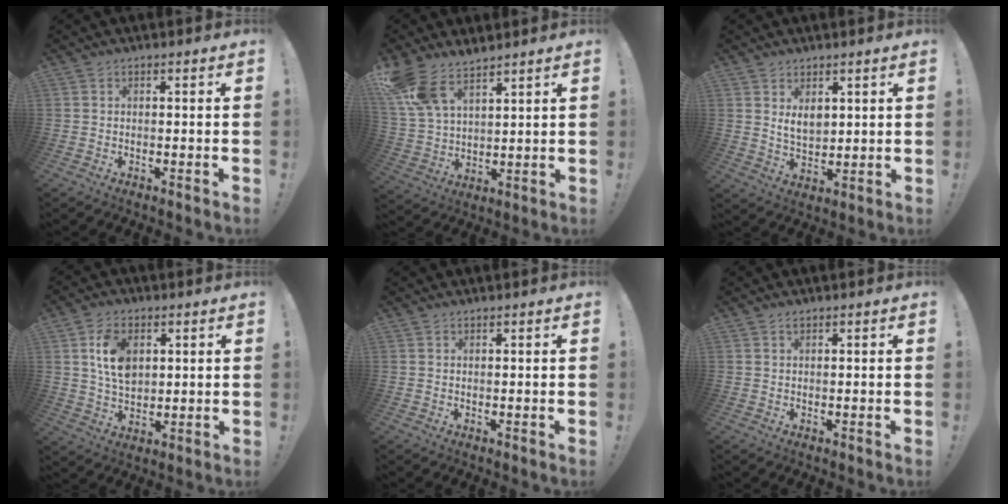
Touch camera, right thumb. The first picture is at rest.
{"total": 12.4, "force": [9.3, 6.0, 5.6], "torque": [-0.120, -0.044, 0.183]}
{"total": 6.4, "force": [3.3, 4.2, 3.5], "torque": [-0.054, -0.018, 0.060]}
{"total": 10.4, "force": [3.5, 7.0, 6.8], "torque": [-0.114, -0.001, 0.066]}
{"total": 0.8, "force": [0.8, 0.1, -0.2], "torque": [0.013, -0.004, 0.014]}
{"total": 0.8, "force": [0.8, 0.2, 0.0], "torque": [0.008, -0.003, 0.014]}